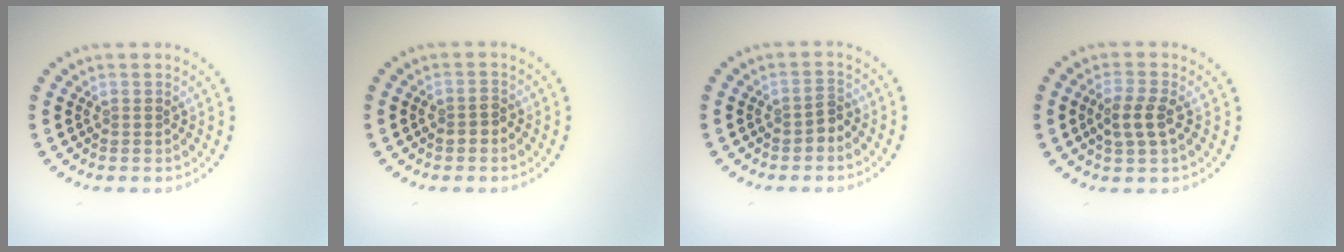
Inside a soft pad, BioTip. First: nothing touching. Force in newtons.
{"total": 1.4, "press": 1.3, "slide": 0.4}
{"total": 1.4, "press": 1.2, "slide": 0.7}
{"total": 2.6, "press": 2.5, "slide": 0.8}